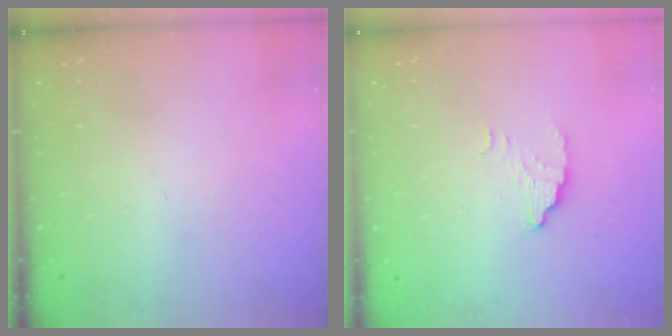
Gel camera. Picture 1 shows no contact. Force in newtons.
{"total": 3.5, "press": 3.5, "slide": 0.1}